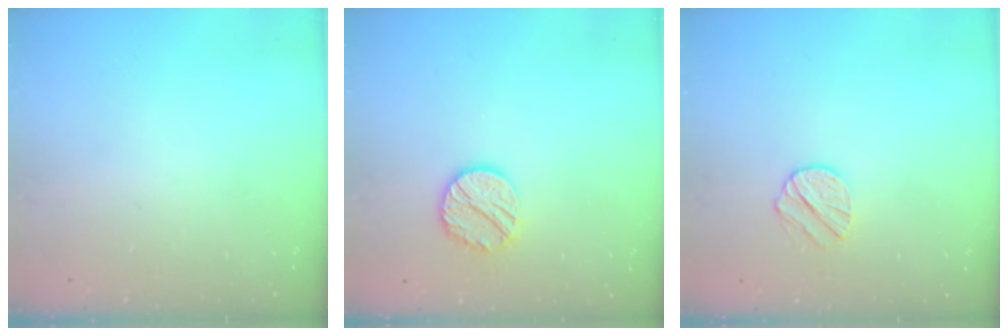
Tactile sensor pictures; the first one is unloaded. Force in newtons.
{"total": 11.0, "press": 11.0, "slide": 0.5}
{"total": 7.7, "press": 7.7, "slide": 0.3}